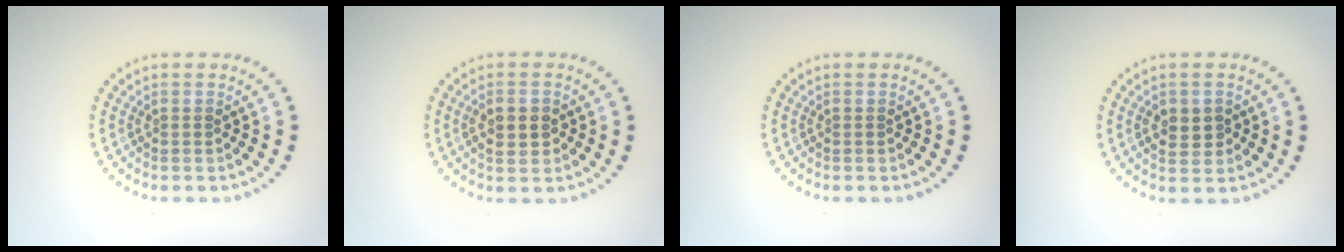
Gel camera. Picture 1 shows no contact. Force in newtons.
{"total": 2.7, "press": 2.7, "slide": 0.2}
{"total": 0.0}
{"total": 2.4, "press": 2.3, "slide": 0.3}